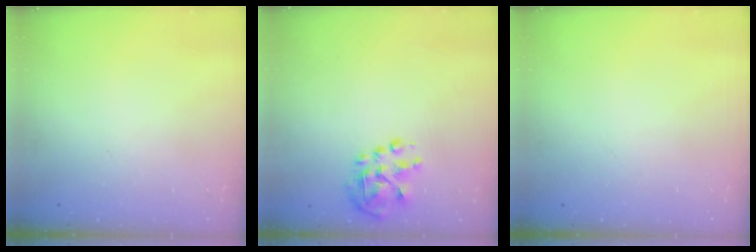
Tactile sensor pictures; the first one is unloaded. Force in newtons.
{"total": 6.9, "press": 6.6, "slide": 1.9}
{"total": 0.0}